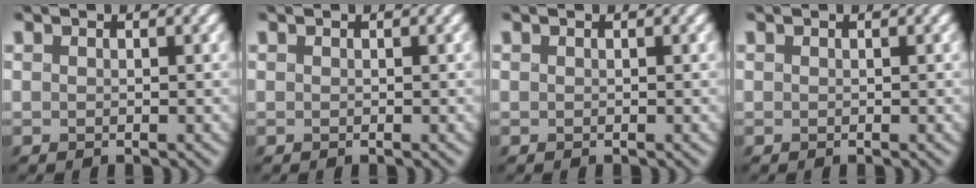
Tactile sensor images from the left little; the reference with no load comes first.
{"total": 0.0}
{"total": 0.0}
{"total": 0.0}